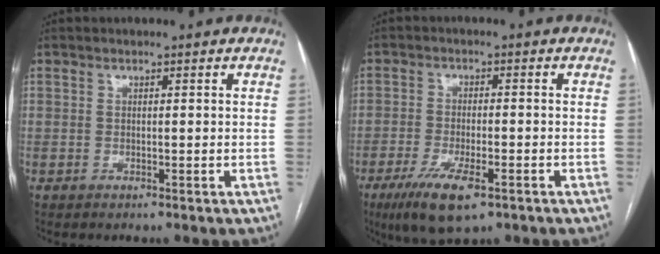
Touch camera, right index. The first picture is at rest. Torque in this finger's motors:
{"motor_torque": [0.17, -0.19, 0.48, 0.14]}